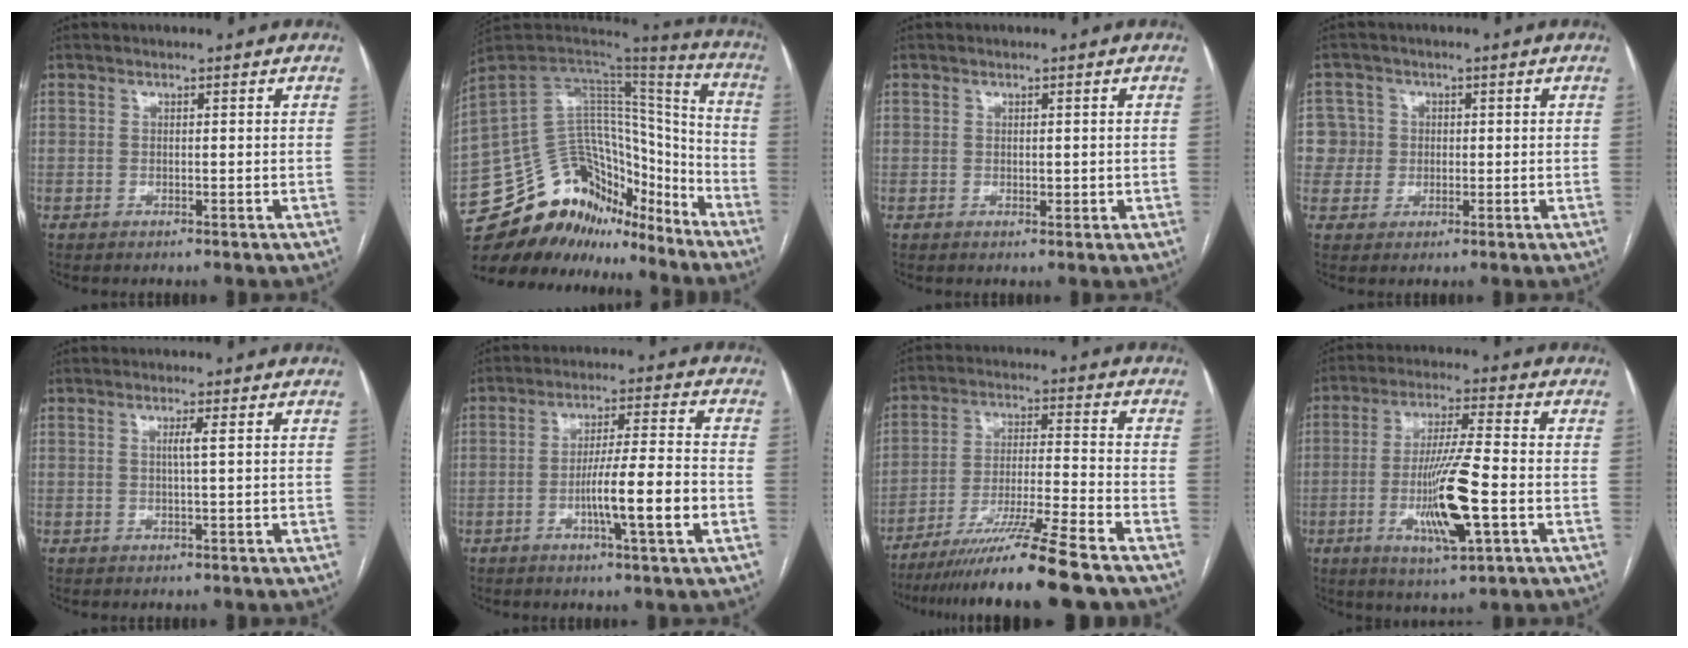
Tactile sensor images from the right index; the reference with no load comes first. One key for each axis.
{"total": 23.8, "fx": -18.8, "fy": 11.7, "fz": 8.8, "tx": -0.186, "ty": 0.054, "tz": -0.297}
{"total": 1.4, "fx": 0.0, "fy": 0.9, "fz": 1.1, "tx": -0.016, "ty": -0.001, "tz": 0.003}
{"total": 5.2, "fx": 0.6, "fy": 5.1, "fz": -0.1, "tx": 0.014, "ty": 0.018, "tz": 0.013}
{"total": 1.4, "fx": 0.3, "fy": -0.4, "fz": 1.3, "tx": -0.026, "ty": 0.000, "tz": 0.005}
{"total": 10.0, "fx": -3.0, "fy": -0.1, "fz": 9.6, "tx": -0.160, "ty": 0.001, "tz": -0.052}
{"total": 14.6, "fx": -11.7, "fy": -2.0, "fz": 8.6, "tx": -0.143, "ty": -0.027, "tz": -0.195}
{"total": 12.6, "fx": -3.3, "fy": 1.0, "fz": 12.1, "tx": -0.231, "ty": -0.013, "tz": -0.059}